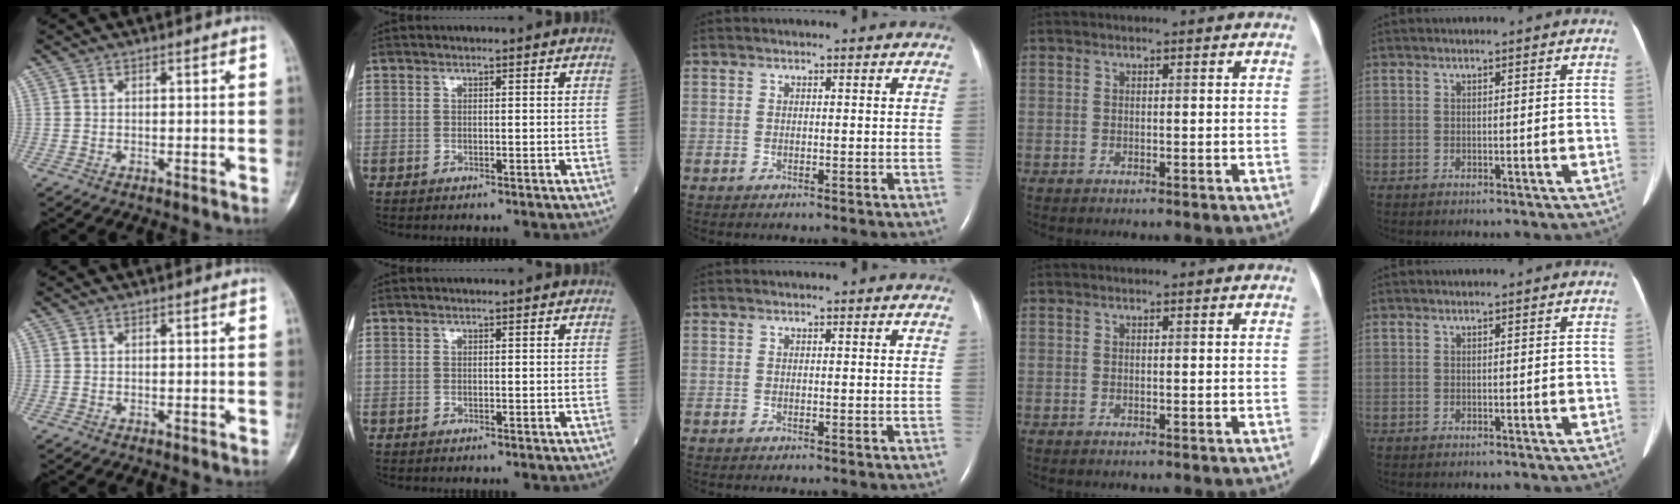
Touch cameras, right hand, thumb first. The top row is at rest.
{}